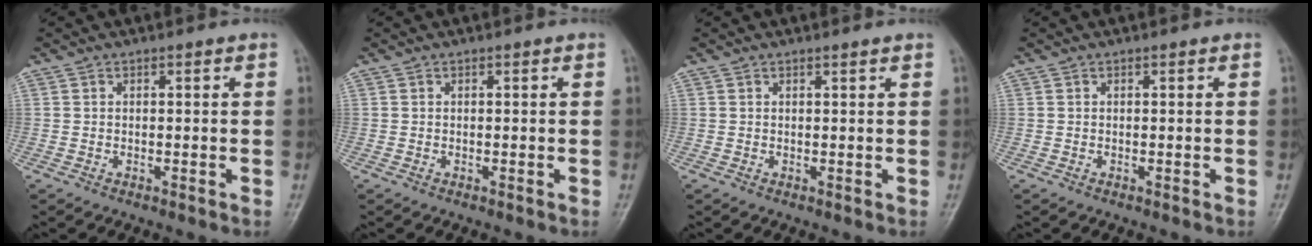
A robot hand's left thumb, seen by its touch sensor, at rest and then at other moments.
{"total": 0.0}
{"total": 0.6, "force": [0.5, -0.1, 0.3], "torque": [-0.011, -0.002, 0.011]}
{"total": 0.0}